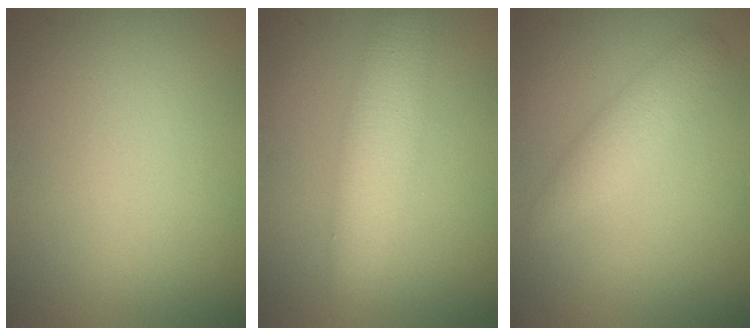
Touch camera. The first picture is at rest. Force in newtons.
{"total": 4.2, "press": 4.2, "slide": 0.1}
{"total": 2.4, "press": 2.4, "slide": 0.1}